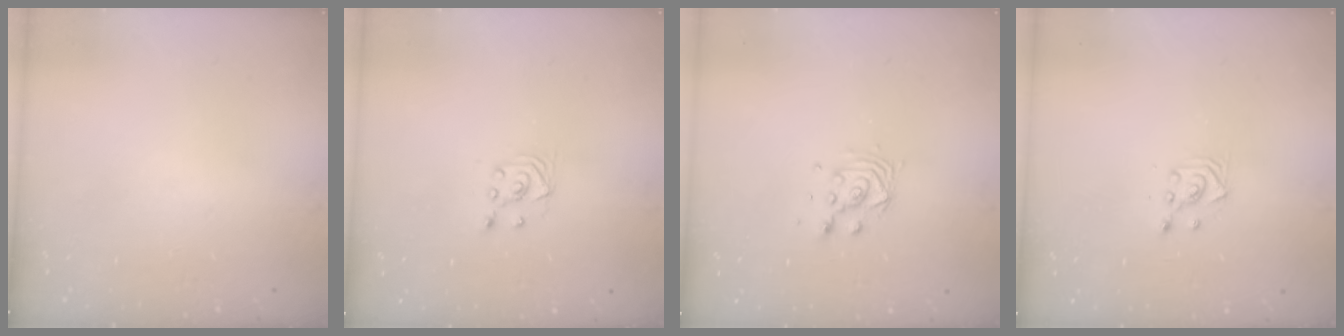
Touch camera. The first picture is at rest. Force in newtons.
{"total": 2.9, "press": 2.7, "slide": 1.0}
{"total": 5.9, "press": 5.9, "slide": 0.5}
{"total": 3.0, "press": 2.9, "slide": 0.8}